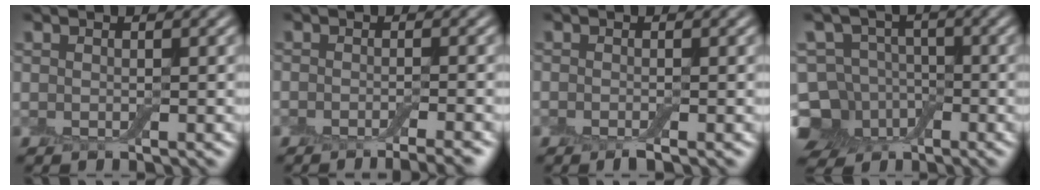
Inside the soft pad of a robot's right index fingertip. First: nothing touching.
{"total": 4.2, "force": [-3.0, 1.0, 2.7], "torque": [-0.026, -0.001, -0.035]}
{"total": 1.3, "force": [-0.9, 0.3, 0.9], "torque": [-0.016, -0.004, -0.018]}
{"total": 9.5, "force": [-5.2, 7.4, 3.1], "torque": [-0.048, -0.008, -0.103]}